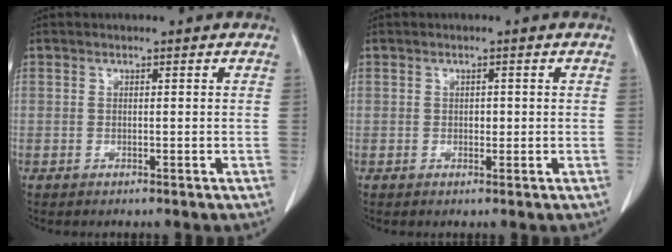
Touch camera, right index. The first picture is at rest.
{"total": 1.0, "force": [0.0, 0.7, 0.7], "torque": [-0.009, 0.001, 0.000]}